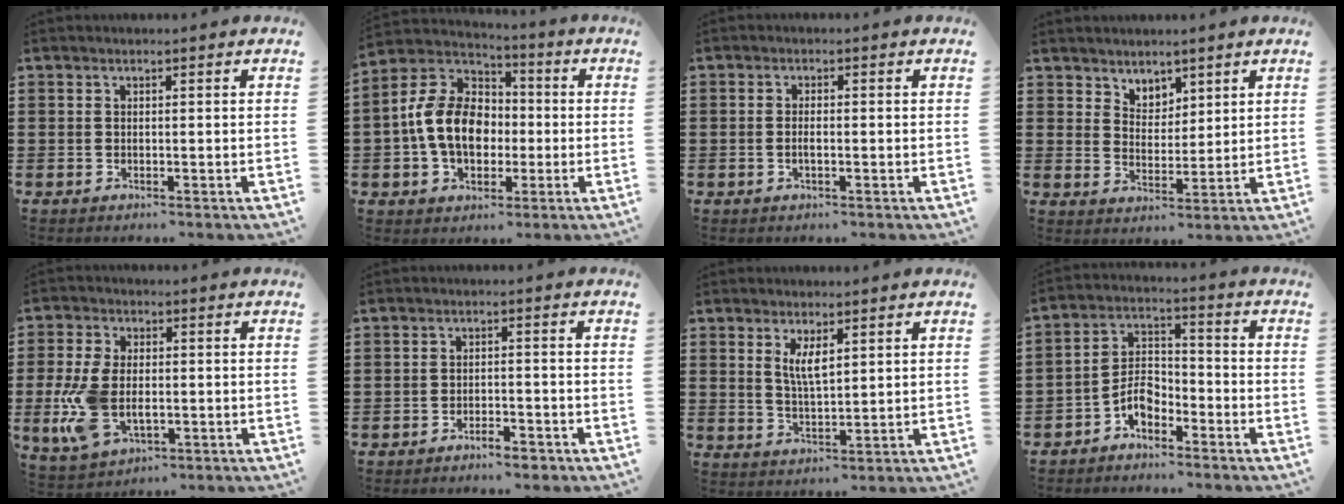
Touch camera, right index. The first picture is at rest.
{"total": 12.4, "force": [-1.4, 8.9, 8.5], "torque": [-0.209, 0.017, -0.029]}
{"total": 1.4, "force": [-0.3, 0.4, 1.3], "torque": [-0.025, 0.000, -0.006]}
{"total": 3.9, "force": [3.2, 2.1, 0.0], "torque": [-0.014, 0.000, 0.060]}
{"total": 8.9, "force": [-1.5, 5.0, 7.3], "torque": [-0.180, -0.008, -0.031]}
{"total": 2.4, "force": [-2.2, 0.5, 0.9], "torque": [-0.018, 0.004, -0.044]}
{"total": 3.9, "force": [1.7, 1.2, 3.3], "torque": [-0.069, 0.003, 0.029]}
{"total": 5.5, "force": [-3.5, 2.9, 3.1], "torque": [-0.070, 0.013, -0.069]}